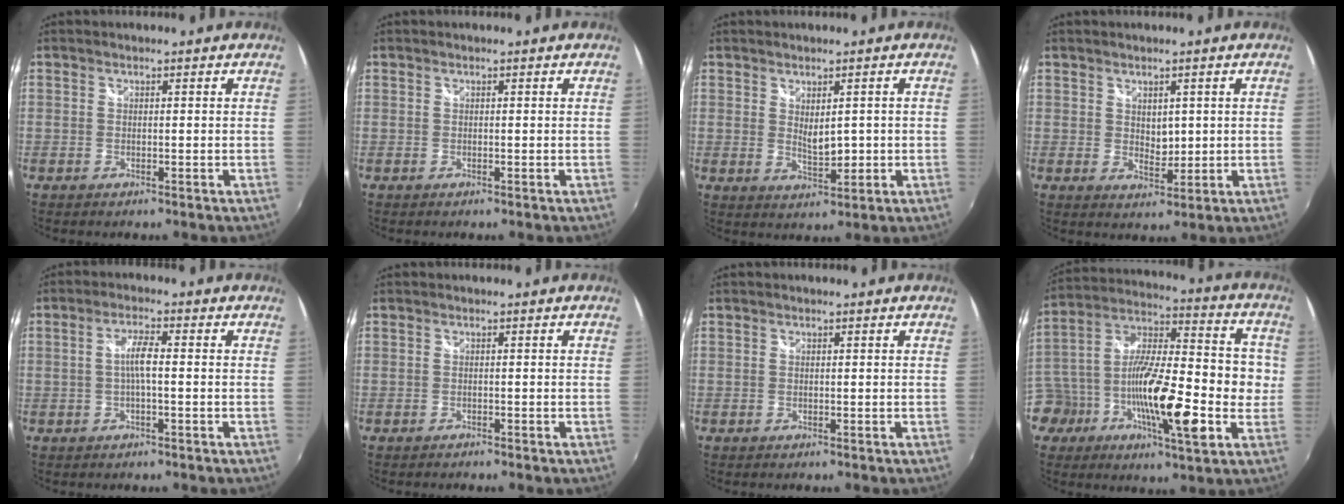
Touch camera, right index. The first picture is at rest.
{"total": 0.0}
{"total": 4.1, "force": [0.1, 2.1, 3.5], "torque": [-0.054, -0.007, 0.011]}
{"total": 3.1, "force": [0.9, 2.3, 1.8], "torque": [-0.025, -0.004, 0.019]}
{"total": 3.6, "force": [-0.4, 0.4, 3.5], "torque": [-0.068, 0.006, -0.005]}
{"total": 0.9, "force": [-0.8, 0.2, 0.2], "torque": [-0.007, -0.005, -0.014]}
{"total": 0.0}
{"total": 21.5, "force": [-3.9, 8.5, 19.3], "torque": [-0.360, 0.010, -0.076]}